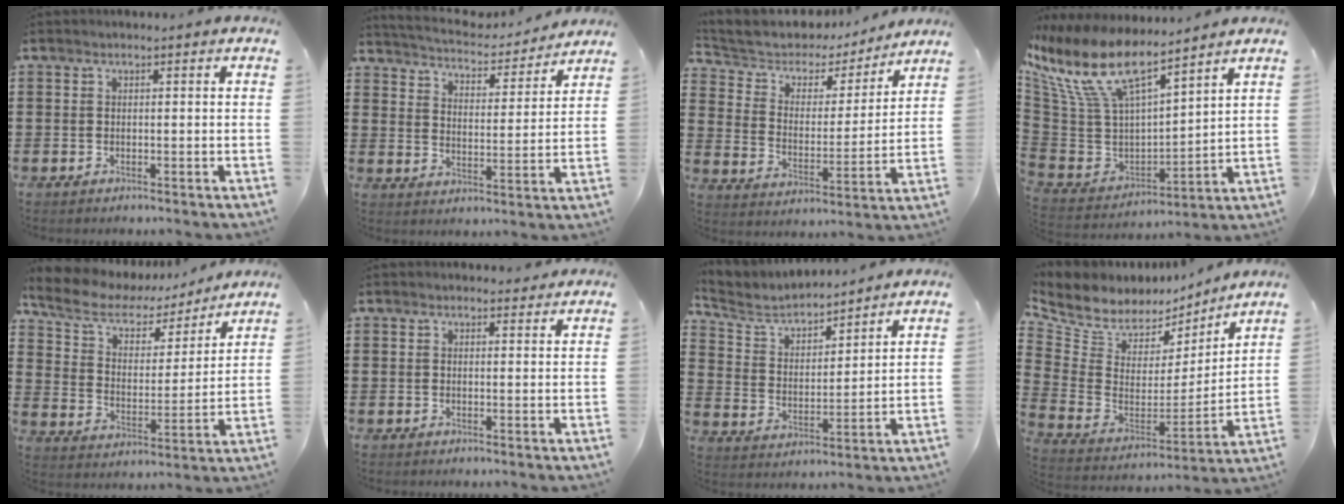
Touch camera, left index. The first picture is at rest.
{"total": 4.0, "force": [3.9, 0.2, 0.3], "torque": [-0.033, -0.035, 0.060]}
{"total": 5.2, "force": [4.5, 2.5, 0.5], "torque": [-0.046, -0.030, 0.073]}
{"total": 12.6, "force": [8.0, 4.6, 8.6], "torque": [-0.206, -0.051, 0.138]}
{"total": 7.0, "force": [5.5, 3.1, 3.0], "torque": [-0.088, -0.027, 0.093]}
{"total": 1.2, "force": [1.1, 0.5, 0.2], "torque": [0.000, 0.000, 0.019]}
{"total": 5.5, "force": [5.0, 1.5, 1.7], "torque": [-0.062, -0.029, 0.081]}
{"total": 7.2, "force": [6.2, 3.4, 0.9], "torque": [-0.067, -0.053, 0.111]}